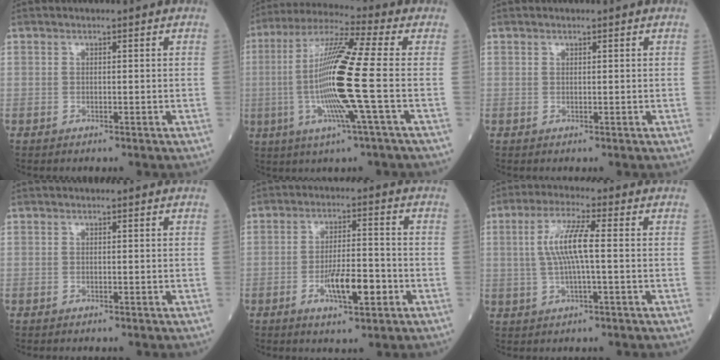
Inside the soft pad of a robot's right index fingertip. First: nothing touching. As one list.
[{"total": 15.7, "force": [-2.0, -0.9, 15.6], "torque": [-0.311, -0.008, -0.051]}, {"total": 0.0}, {"total": 0.0}, {"total": 7.8, "force": [-2.8, 1.9, 7.0], "torque": [-0.125, -0.001, -0.044]}, {"total": 8.3, "force": [0.6, 0.7, 8.3], "torque": [-0.174, 0.016, 0.009]}]